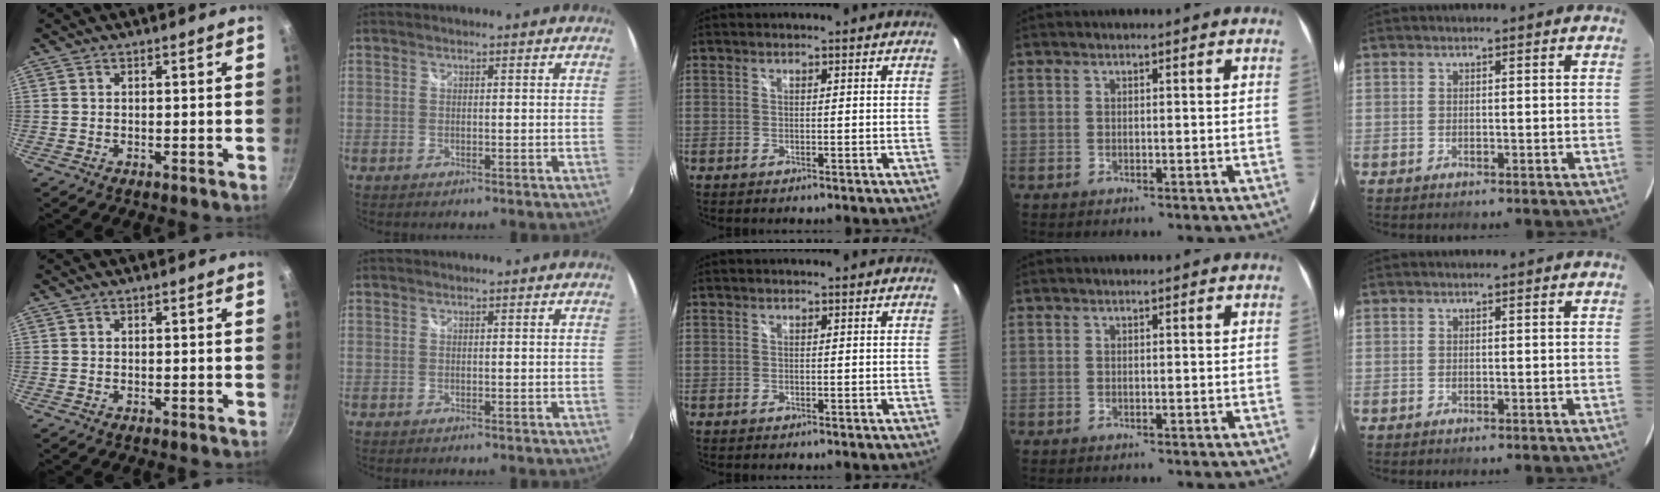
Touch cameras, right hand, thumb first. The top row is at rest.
{}